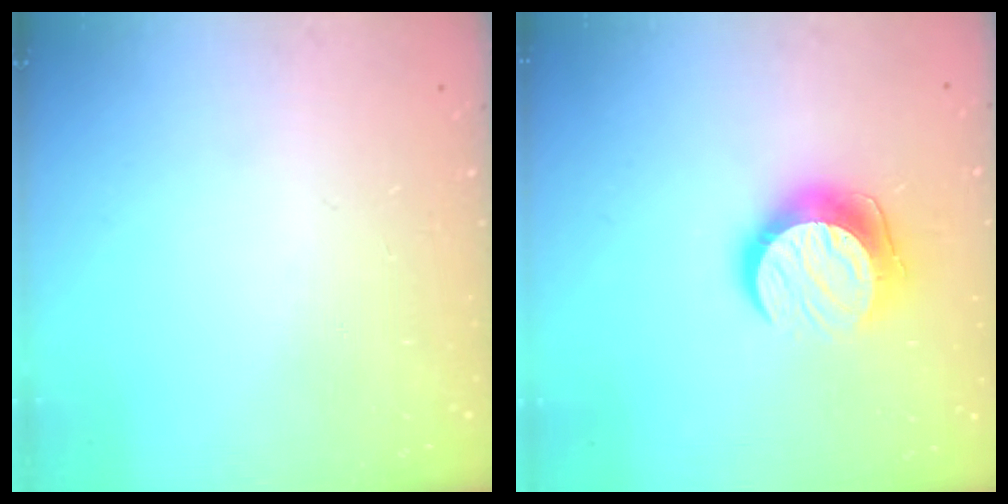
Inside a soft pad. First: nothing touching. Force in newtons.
{"total": 11.9, "press": 11.9, "slide": 0.7}